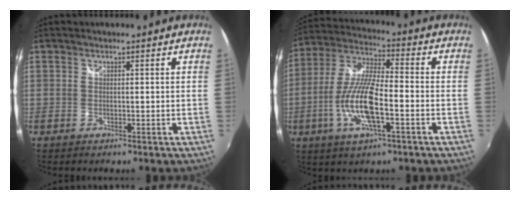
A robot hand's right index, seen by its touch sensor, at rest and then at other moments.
{"total": 13.1, "force": [-4.3, 3.1, 12.0], "torque": [-0.249, -0.004, -0.083]}